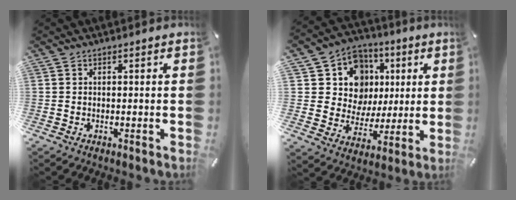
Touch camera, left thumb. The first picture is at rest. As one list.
[{"total": 13.8, "force": [3.5, 12.8, 4.1], "torque": [-0.059, -0.025, 0.078]}]